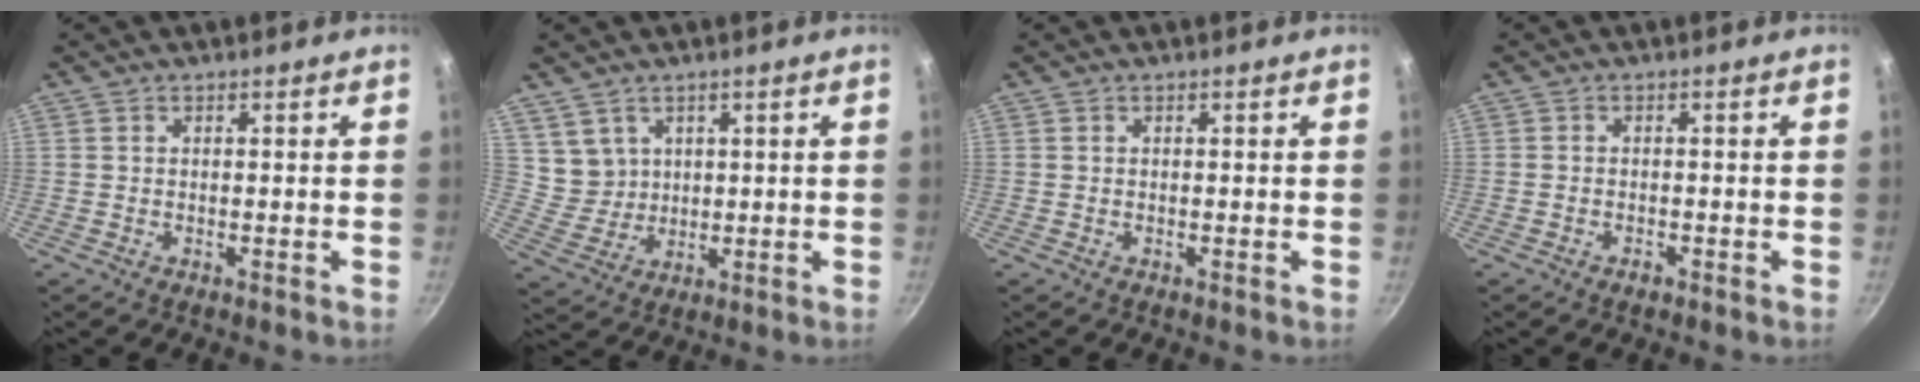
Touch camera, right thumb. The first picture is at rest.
{"total": 5.2, "force": [2.7, 4.4, 0.8], "torque": [0.003, -0.006, 0.062]}
{"total": 0.0}
{"total": 1.2, "force": [-0.9, 0.6, 0.6], "torque": [-0.015, 0.008, -0.015]}